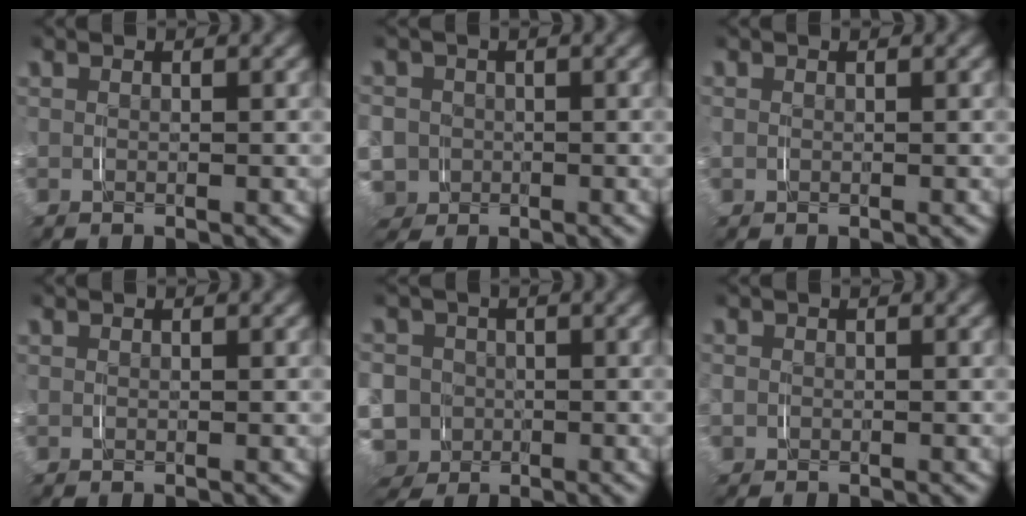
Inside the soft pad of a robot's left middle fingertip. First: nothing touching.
{"total": 6.3, "force": [-1.0, 5.9, 1.8], "torque": [-0.059, -0.030, -0.014]}
{"total": 0.6, "force": [0.1, 0.6, 0.0], "torque": [-0.002, 0.000, 0.001]}
{"total": 0.0}
{"total": 9.5, "force": [-2.0, 8.8, 3.0], "torque": [-0.085, -0.038, -0.033]}
{"total": 1.5, "force": [-0.2, 1.4, 0.2], "torque": [-0.018, -0.002, -0.009]}